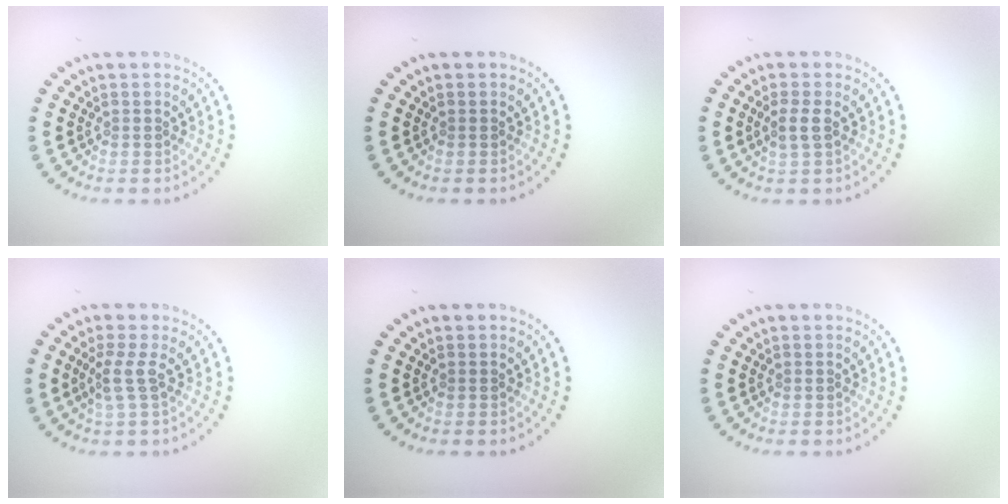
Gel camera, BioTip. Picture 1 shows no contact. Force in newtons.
{"total": 0.0}
{"total": 1.6, "press": 1.5, "slide": 0.5}
{"total": 1.8, "press": 1.3, "slide": 1.2}
{"total": 0.0}
{"total": 0.0}